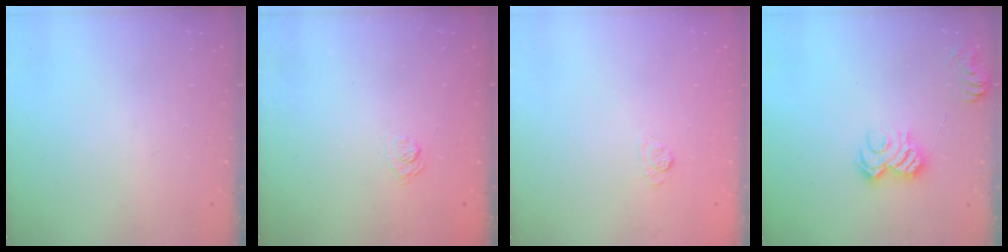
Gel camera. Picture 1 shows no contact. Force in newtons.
{"total": 3.4, "press": 3.0, "slide": 1.5}
{"total": 2.1, "press": 1.6, "slide": 1.3}
{"total": 10.6, "press": 10.6, "slide": 0.9}